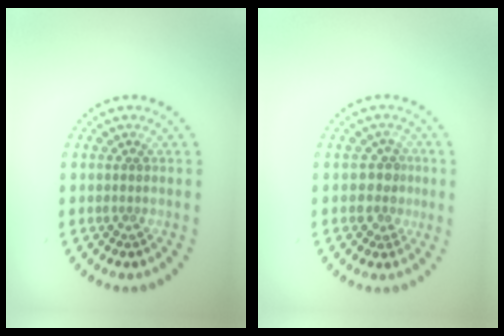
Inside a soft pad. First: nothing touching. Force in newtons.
{"total": 1.8, "press": 1.6, "slide": 1.0}